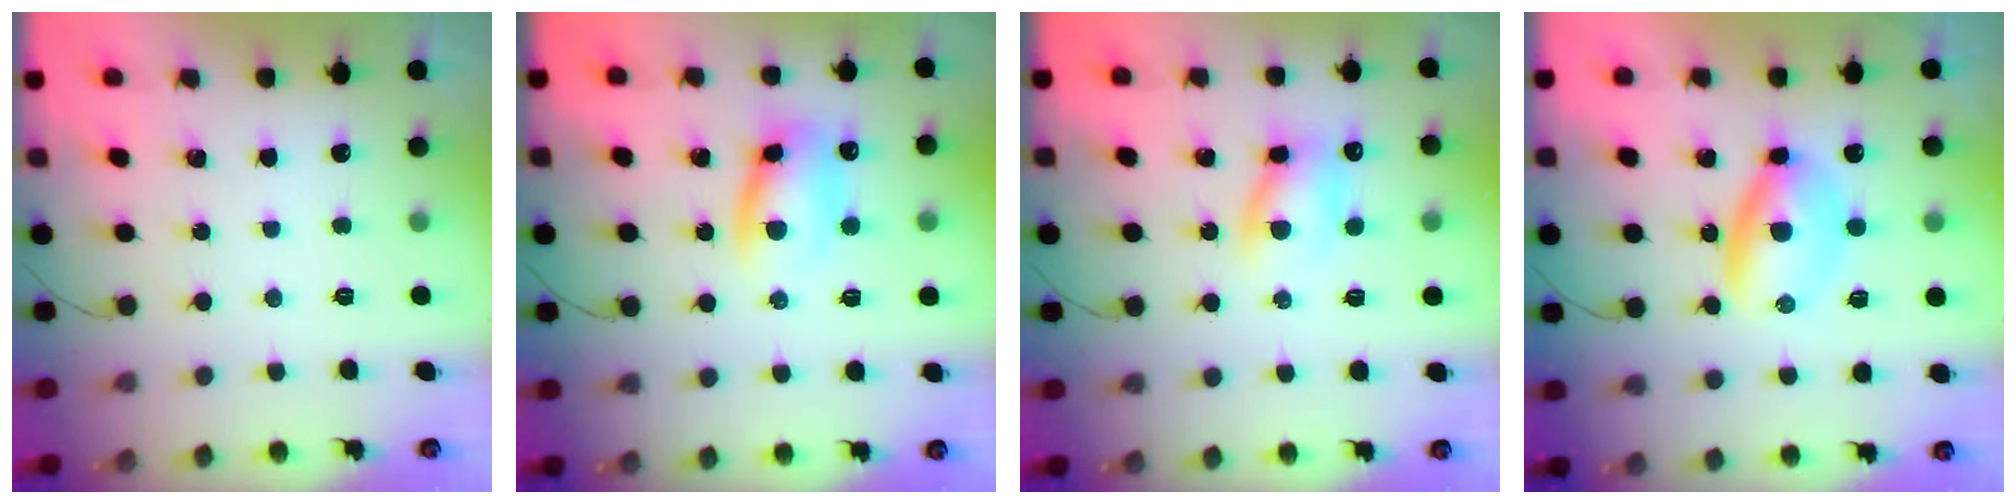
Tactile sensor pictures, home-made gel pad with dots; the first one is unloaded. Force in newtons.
{"total": 10.7, "press": 10.6, "slide": 1.6}
{"total": 8.9, "press": 8.6, "slide": 2.2}
{"total": 6.2, "press": 6.1, "slide": 1.2}